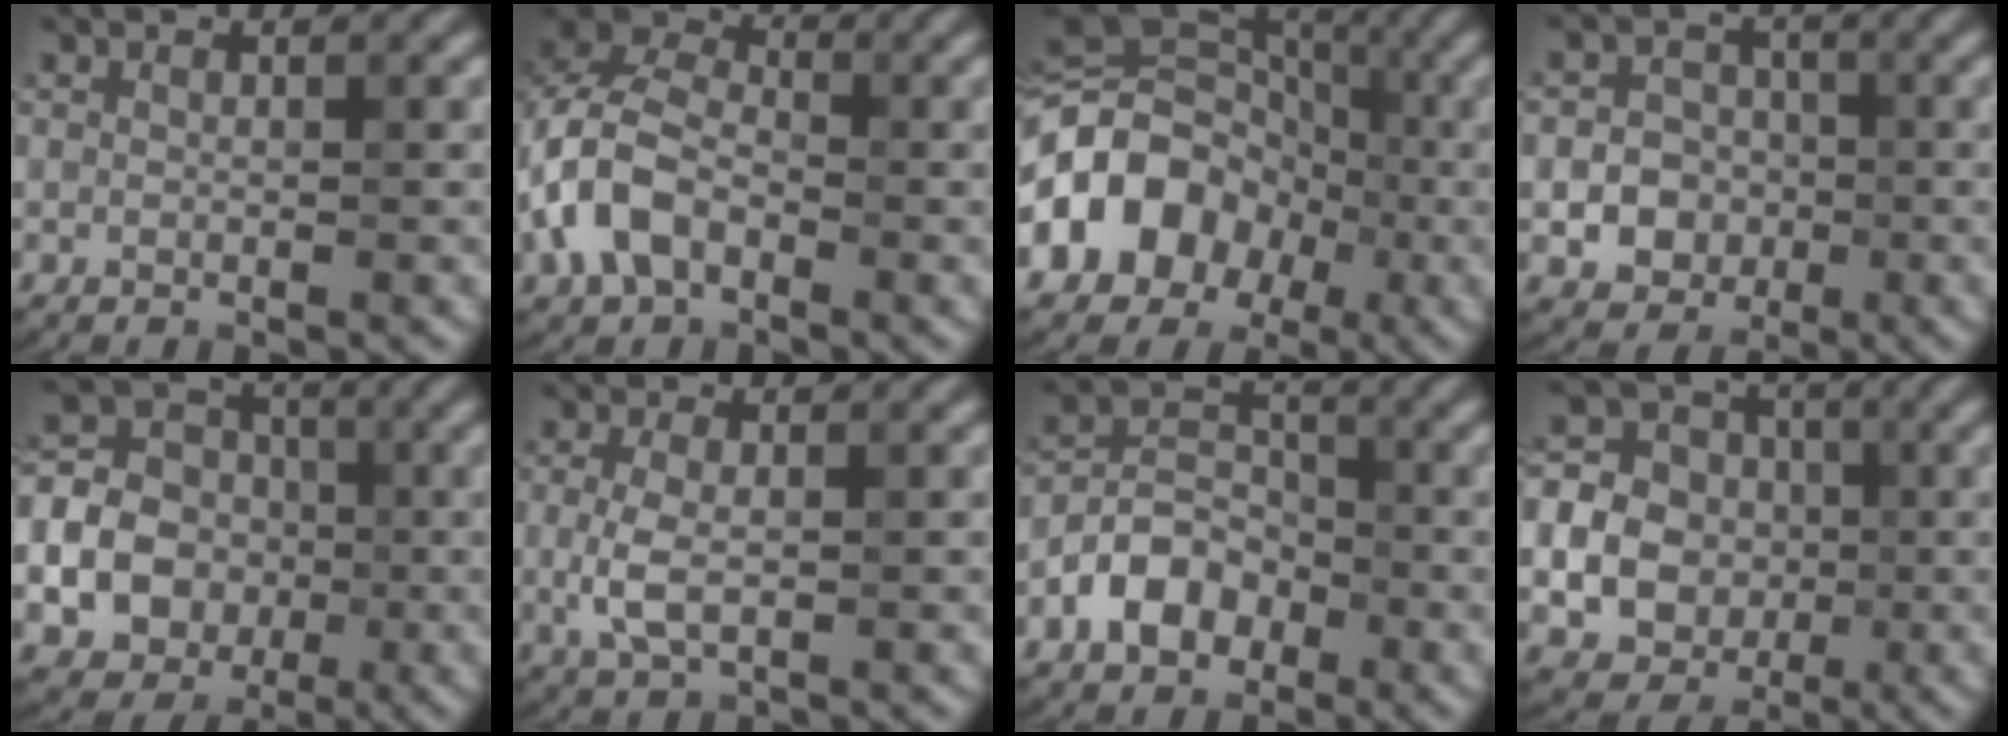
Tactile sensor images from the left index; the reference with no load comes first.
{"total": 7.3, "force": [-2.4, 4.6, 5.1], "torque": [-0.127, 0.013, -0.059]}
{"total": 10.4, "force": [-2.9, 8.0, 5.9], "torque": [-0.099, 0.020, -0.069]}
{"total": 5.4, "force": [-1.2, 4.8, 2.1], "torque": [-0.019, 0.013, -0.038]}
{"total": 16.1, "force": [-3.0, 14.6, 6.3], "torque": [-0.173, -0.004, -0.080]}
{"total": 3.0, "force": [-0.3, 1.4, 2.6], "torque": [-0.070, 0.001, -0.003]}
{"total": 4.5, "force": [-2.4, 2.9, 2.4], "torque": [-0.043, 0.008, -0.049]}
{"total": 13.7, "force": [-1.0, 12.6, 5.2], "torque": [-0.138, 0.022, -0.039]}